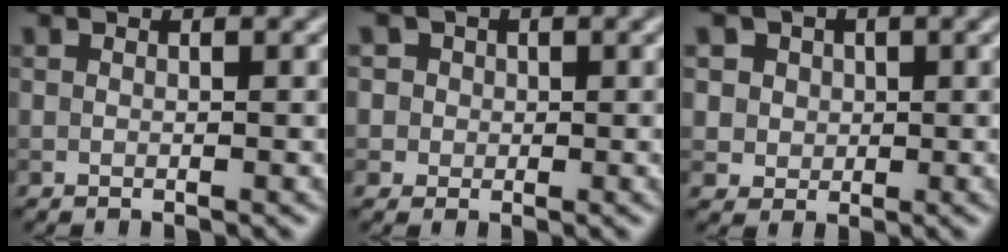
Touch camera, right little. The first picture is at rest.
{"total": 3.6, "force": [1.2, 3.2, 1.1], "torque": [-0.001, 0.017, 0.006]}
{"total": 5.0, "force": [2.1, 4.1, 1.9], "torque": [-0.027, 0.012, 0.024]}